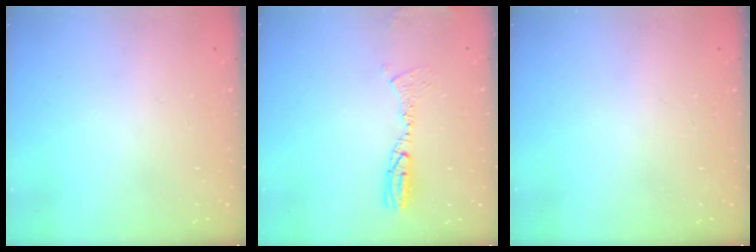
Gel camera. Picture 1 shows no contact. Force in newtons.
{"total": 9.6, "press": 9.5, "slide": 1.9}
{"total": 0.9, "press": 0.0, "slide": 0.9}